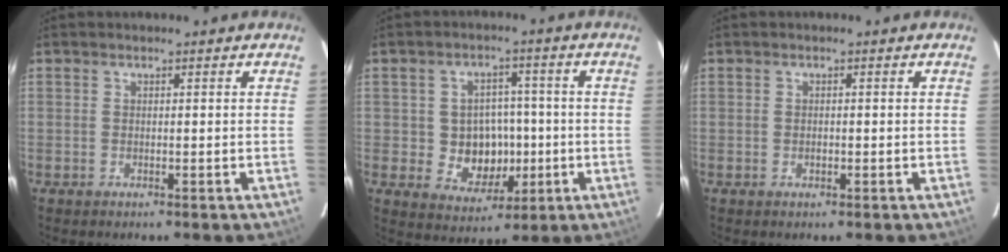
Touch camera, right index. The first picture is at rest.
{"total": 8.8, "force": [-1.3, 7.7, 4.0], "torque": [-0.089, 0.011, -0.005]}
{"total": 0.8, "force": [-0.3, 0.6, 0.4], "torque": [-0.005, 0.001, -0.004]}